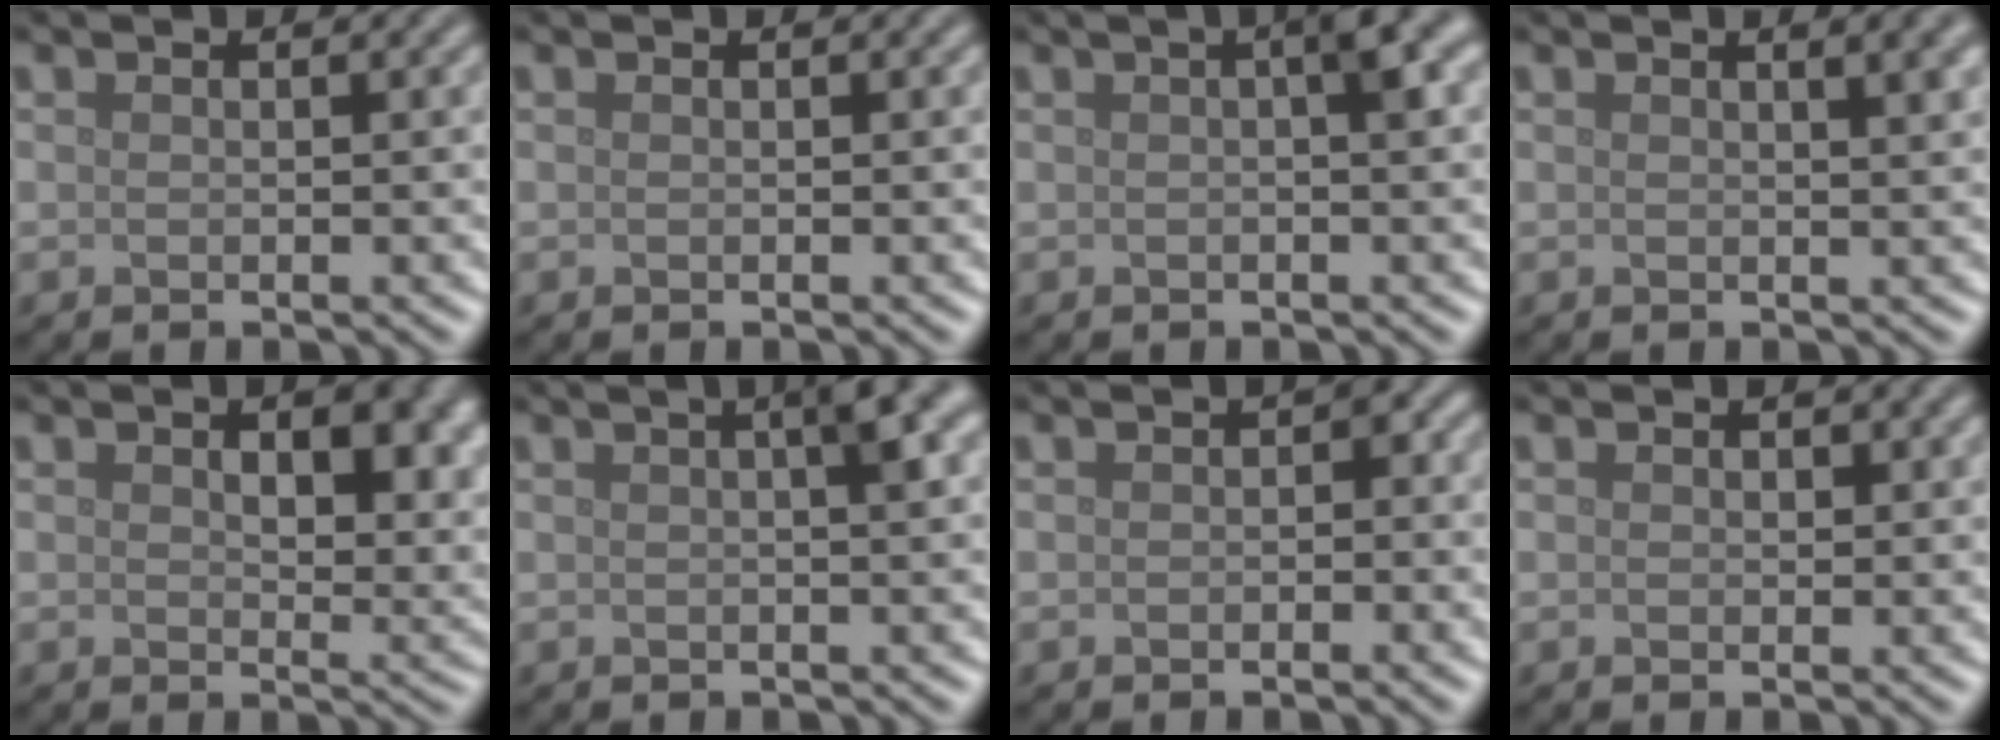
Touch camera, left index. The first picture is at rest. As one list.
[{"total": 0.0}, {"total": 2.9, "force": [0.7, 0.4, 2.8], "torque": [-0.037, 0.013, 0.009]}, {"total": 3.6, "force": [1.6, 1.3, 2.9], "torque": [-0.019, 0.009, 0.016]}, {"total": 7.2, "force": [2.0, 4.0, 5.5], "torque": [-0.064, -0.010, 0.037]}, {"total": 3.5, "force": [1.1, 0.6, 3.3], "torque": [-0.040, 0.013, 0.014]}, {"total": 1.2, "force": [-0.1, 0.7, 1.0], "torque": [-0.010, 0.001, -0.002]}, {"total": 0.6, "force": [0.3, 0.5, 0.2], "torque": [-0.002, -0.003, 0.003]}]